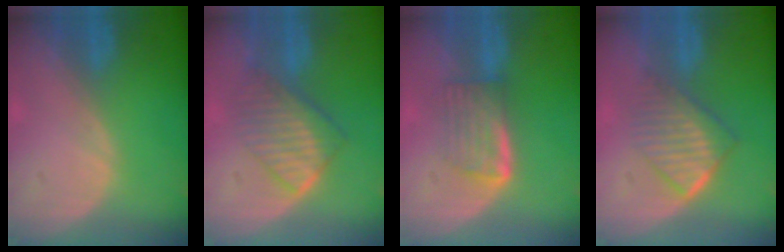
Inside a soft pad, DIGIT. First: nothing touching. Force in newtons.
{"total": 6.6, "press": 6.4, "slide": 1.8}
{"total": 5.9, "press": 5.0, "slide": 3.1}
{"total": 6.8, "press": 5.9, "slide": 3.4}